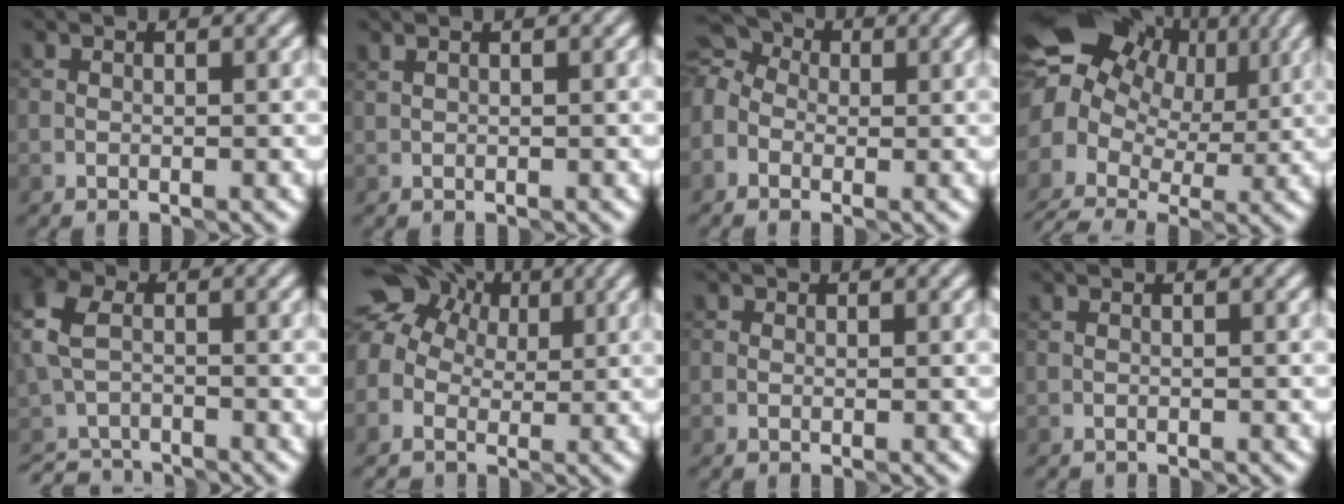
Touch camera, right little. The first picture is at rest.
{"total": 0.0}
{"total": 6.6, "force": [0.3, 5.2, 4.1], "torque": [-0.085, 0.032, -0.025]}
{"total": 13.7, "force": [3.2, 10.7, 8.0], "torque": [-0.173, 0.022, 0.054]}
{"total": 5.7, "force": [-3.1, 3.6, 3.1], "torque": [-0.072, -0.005, -0.060]}
{"total": 9.2, "force": [2.7, 7.6, 4.4], "torque": [-0.076, 0.031, 0.019]}
{"total": 0.7, "force": [0.3, 0.6, 0.2], "torque": [0.003, -0.006, -0.009]}
{"total": 0.0}